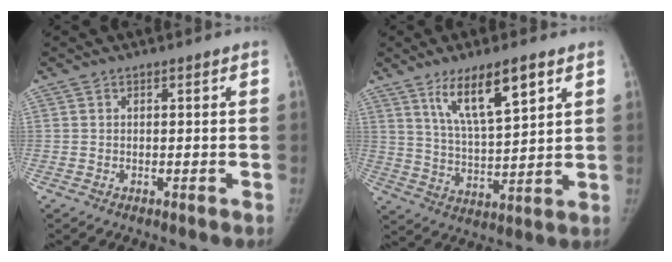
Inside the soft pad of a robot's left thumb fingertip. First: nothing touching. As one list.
[{"total": 12.3, "force": [6.9, 3.2, 9.6], "torque": [-0.158, -0.036, 0.131]}]